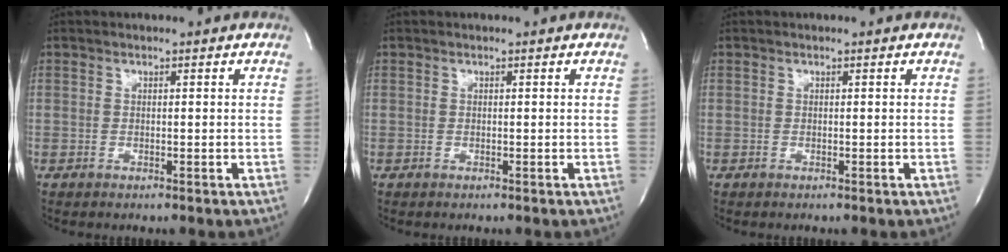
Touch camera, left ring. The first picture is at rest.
{"total": 0.0}
{"total": 0.0}